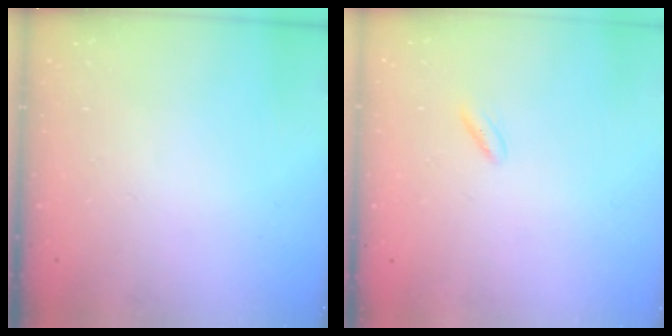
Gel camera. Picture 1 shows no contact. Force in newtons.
{"total": 2.0, "press": 1.9, "slide": 0.8}